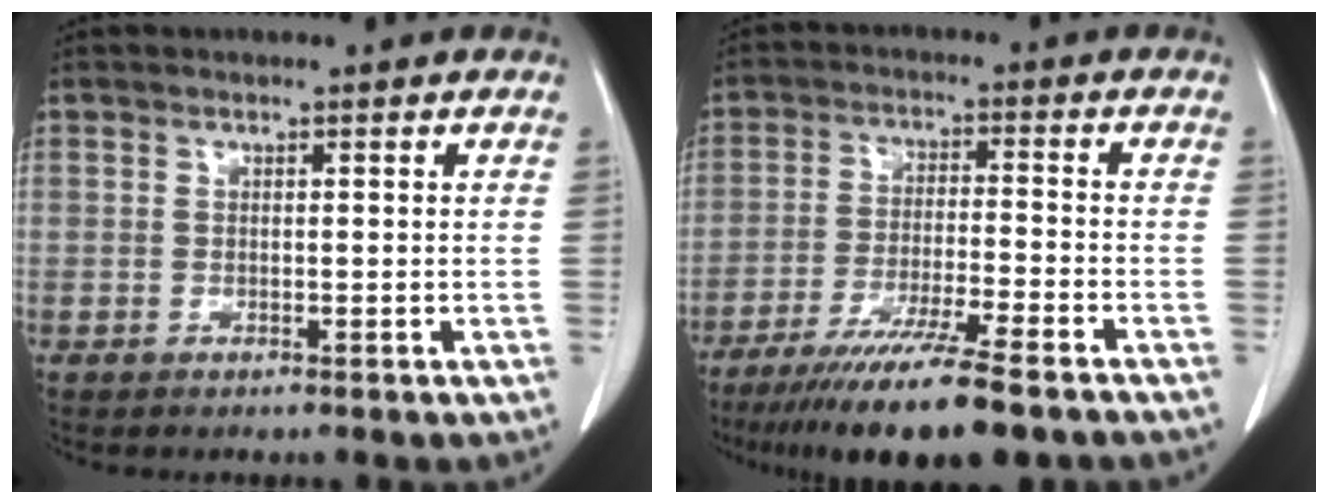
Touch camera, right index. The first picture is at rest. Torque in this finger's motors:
{"motor_torque": [1.71, -0.43, 0.66, 0.21]}